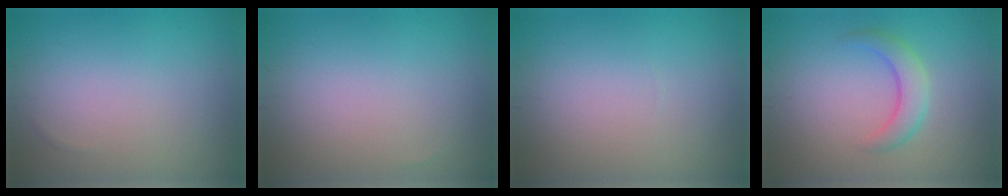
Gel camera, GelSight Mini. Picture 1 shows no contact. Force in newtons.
{"total": 0.0}
{"total": 0.0}
{"total": 2.7, "press": 2.7, "slide": 0.2}